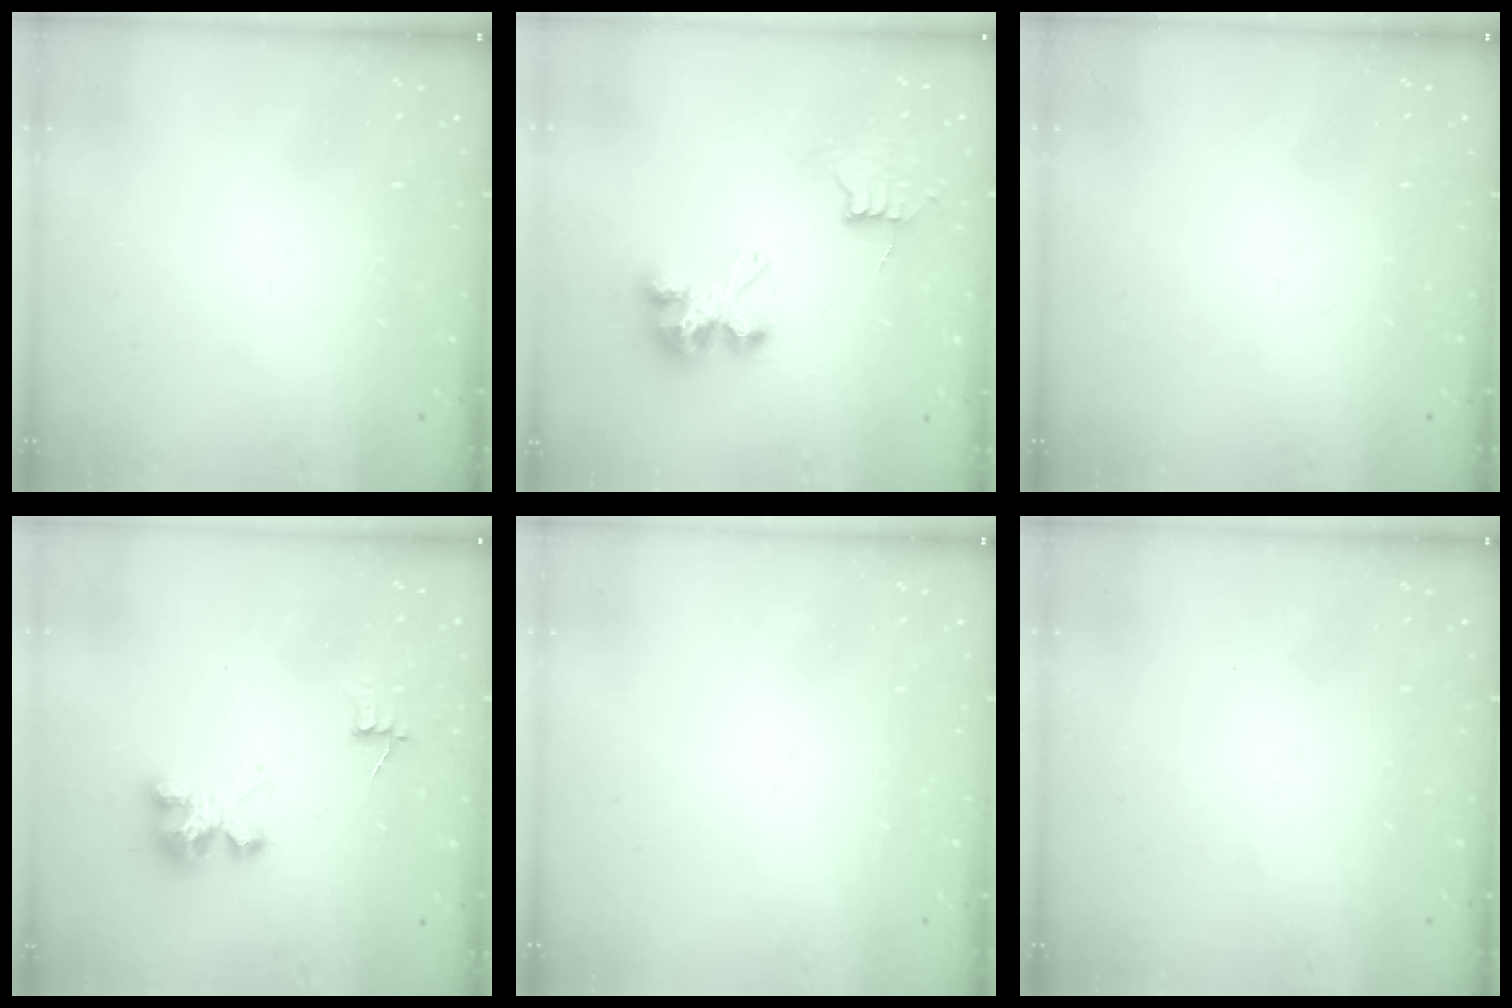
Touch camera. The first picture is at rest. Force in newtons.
{"total": 7.5, "press": 7.5, "slide": 0.6}
{"total": 0.0}
{"total": 4.6, "press": 4.6, "slide": 0.3}
{"total": 0.0}
{"total": 0.0}